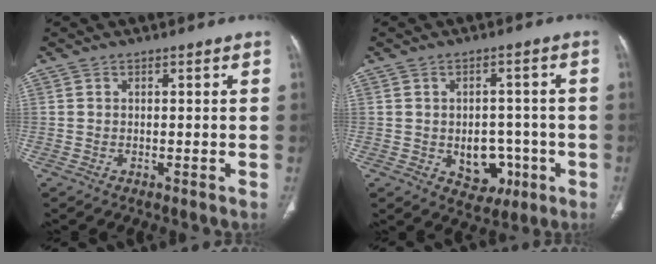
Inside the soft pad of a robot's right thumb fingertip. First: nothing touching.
{"total": 7.9, "force": [-2.0, 5.9, 4.8], "torque": [-0.028, 0.016, -0.013]}